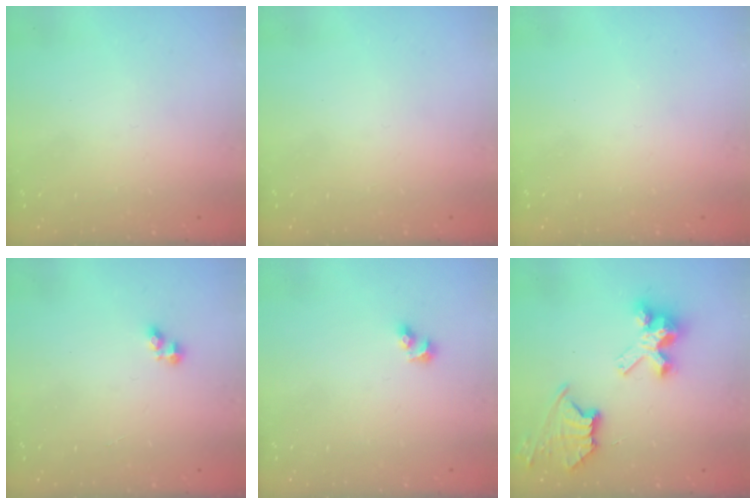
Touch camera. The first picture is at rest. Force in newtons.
{"total": 0.0}
{"total": 0.0}
{"total": 2.1, "press": 2.1, "slide": 0.3}
{"total": 3.5, "press": 3.0, "slide": 1.8}
{"total": 9.8, "press": 9.8, "slide": 0.7}